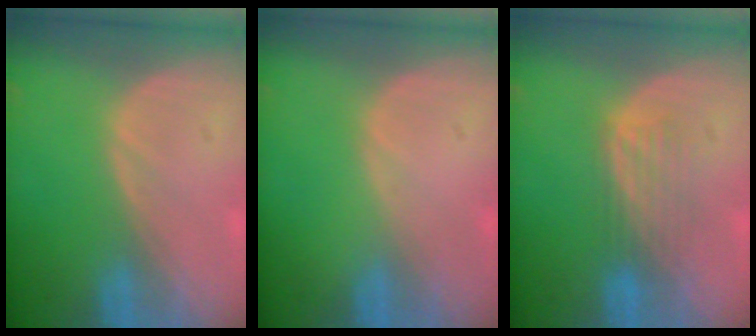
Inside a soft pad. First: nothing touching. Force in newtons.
{"total": 0.0}
{"total": 4.4, "press": 3.7, "slide": 2.4}